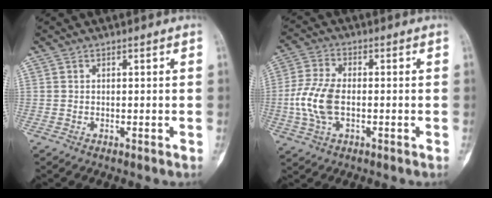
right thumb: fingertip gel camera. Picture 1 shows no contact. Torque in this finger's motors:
{"motor_torque": [0.10, 0.10, 1.02, -0.12, 0.09]}